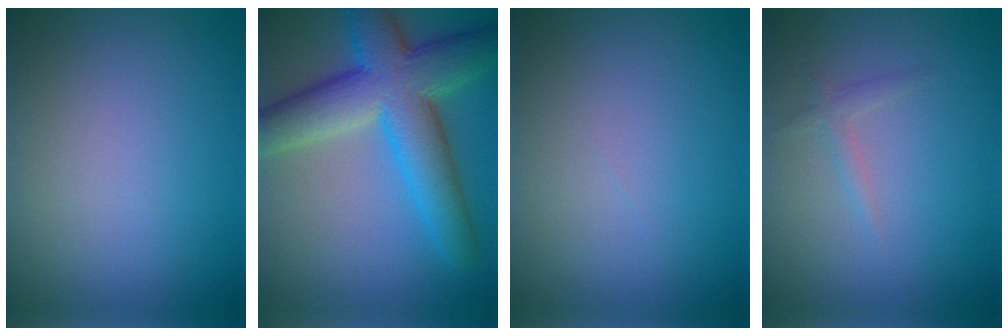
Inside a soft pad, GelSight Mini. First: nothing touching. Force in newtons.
{"total": 10.1, "press": 10.1, "slide": 0.5}
{"total": 0.0}
{"total": 1.1, "press": 1.1, "slide": 0.0}